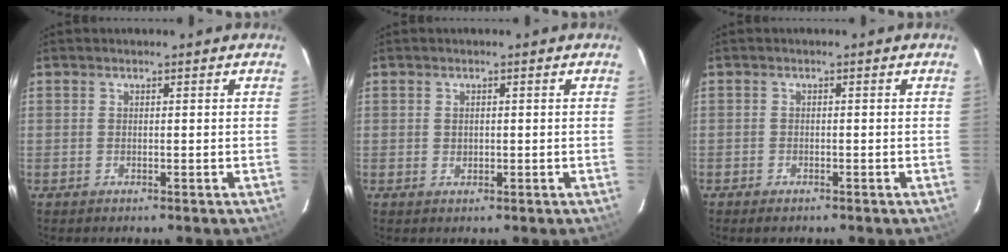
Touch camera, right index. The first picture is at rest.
{"total": 0.9, "force": [0.1, 0.8, 0.3], "torque": [-0.001, 0.001, 0.002]}
{"total": 1.6, "force": [-1.2, 0.9, 0.5], "torque": [-0.016, -0.002, -0.023]}